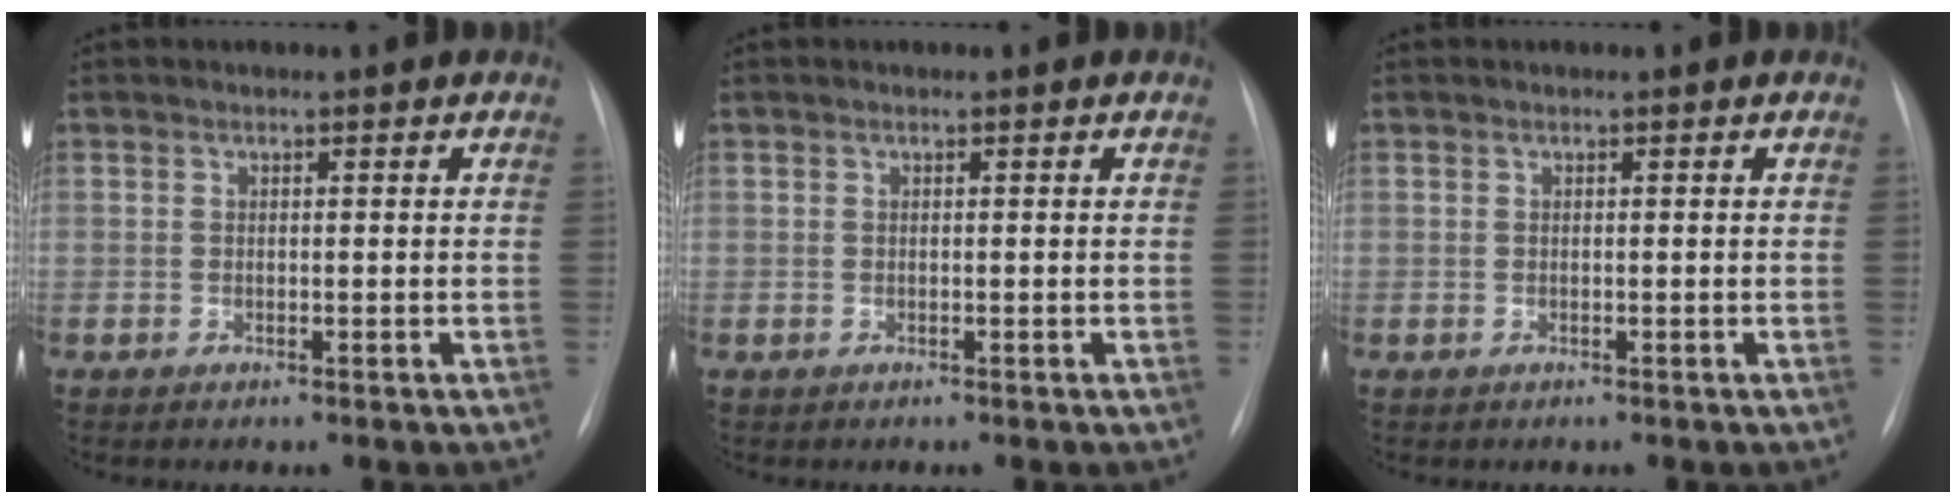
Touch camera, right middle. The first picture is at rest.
{"total": 0.0}
{"total": 0.0}